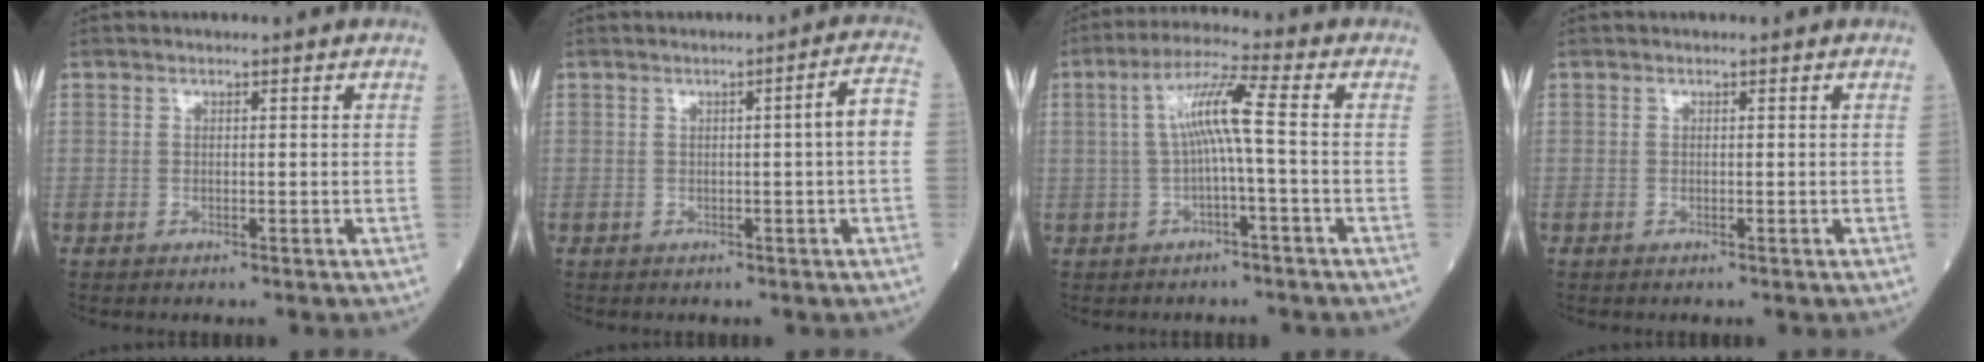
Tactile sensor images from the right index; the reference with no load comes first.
{"total": 4.1, "force": [-0.1, -0.5, 4.0], "torque": [-0.052, 0.006, -0.002]}
{"total": 6.9, "force": [0.0, -0.2, 6.9], "torque": [-0.128, 0.024, 0.000]}
{"total": 0.0}